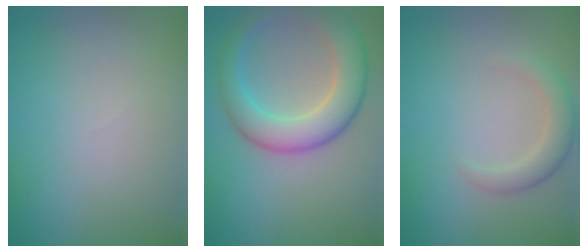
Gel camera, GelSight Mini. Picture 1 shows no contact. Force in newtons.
{"total": 7.0, "press": 7.0, "slide": 0.2}
{"total": 2.7, "press": 2.7, "slide": 0.2}